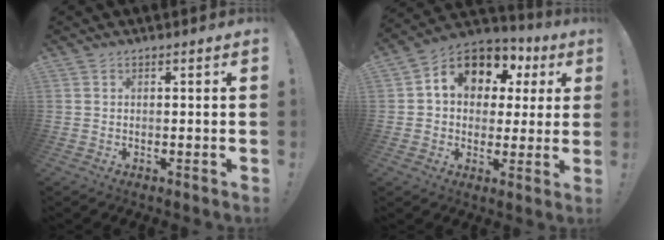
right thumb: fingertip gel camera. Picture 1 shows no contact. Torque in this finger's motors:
{"motor_torque": [1.34, 2.93, 0.34, 0.00, 0.08]}